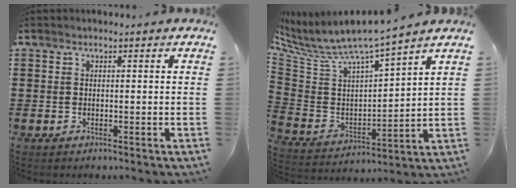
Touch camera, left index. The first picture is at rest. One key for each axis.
{"total": 6.2, "fx": 5.6, "fy": 0.5, "fz": 2.5, "tx": -0.080, "ty": -0.048, "tz": 0.087}